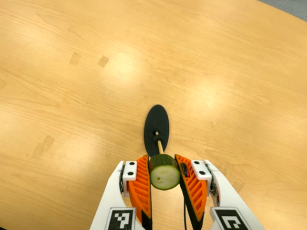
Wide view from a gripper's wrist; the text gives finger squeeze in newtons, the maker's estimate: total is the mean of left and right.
{"total": 11.0, "left": 10.3, "right": 11.6}